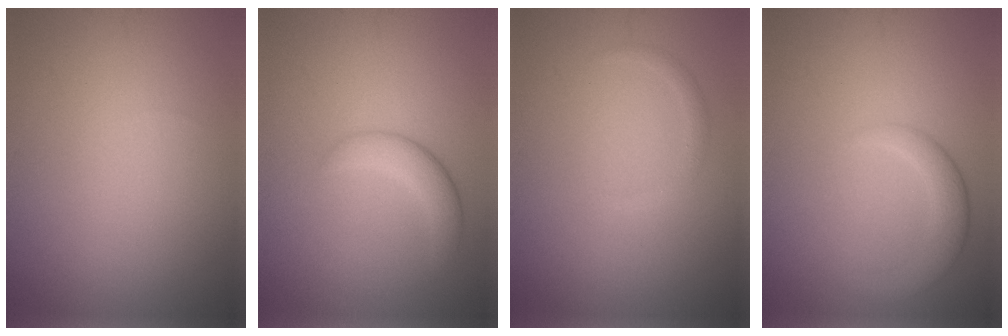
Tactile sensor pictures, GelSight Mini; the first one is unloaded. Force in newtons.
{"total": 2.3, "press": 2.3, "slide": 0.1}
{"total": 1.0, "press": 1.0, "slide": 0.1}
{"total": 3.1, "press": 3.1, "slide": 0.3}